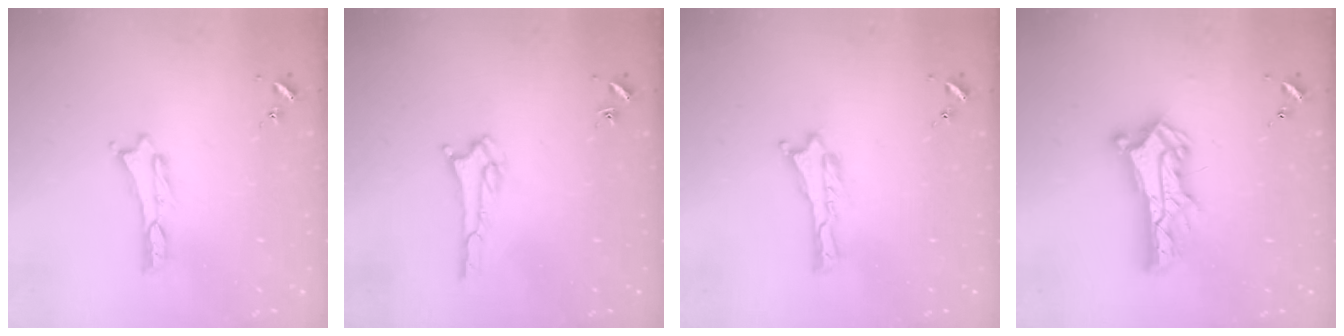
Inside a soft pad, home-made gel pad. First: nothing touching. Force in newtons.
{"total": 1.8, "press": 1.8, "slide": 0.2}
{"total": 0.0}
{"total": 8.8, "press": 8.8, "slide": 0.7}